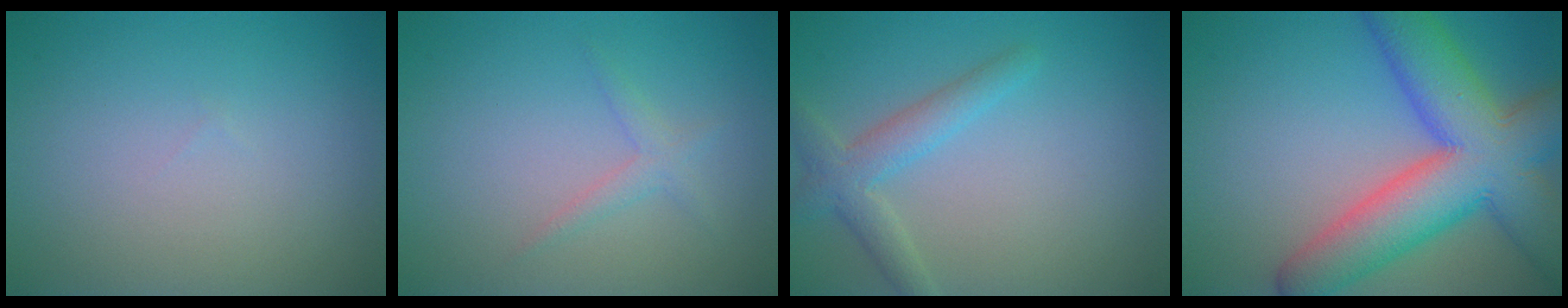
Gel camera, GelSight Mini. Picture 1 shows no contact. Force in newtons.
{"total": 1.3, "press": 1.3, "slide": 0.2}
{"total": 3.1, "press": 3.1, "slide": 0.2}
{"total": 11.7, "press": 11.7, "slide": 0.6}